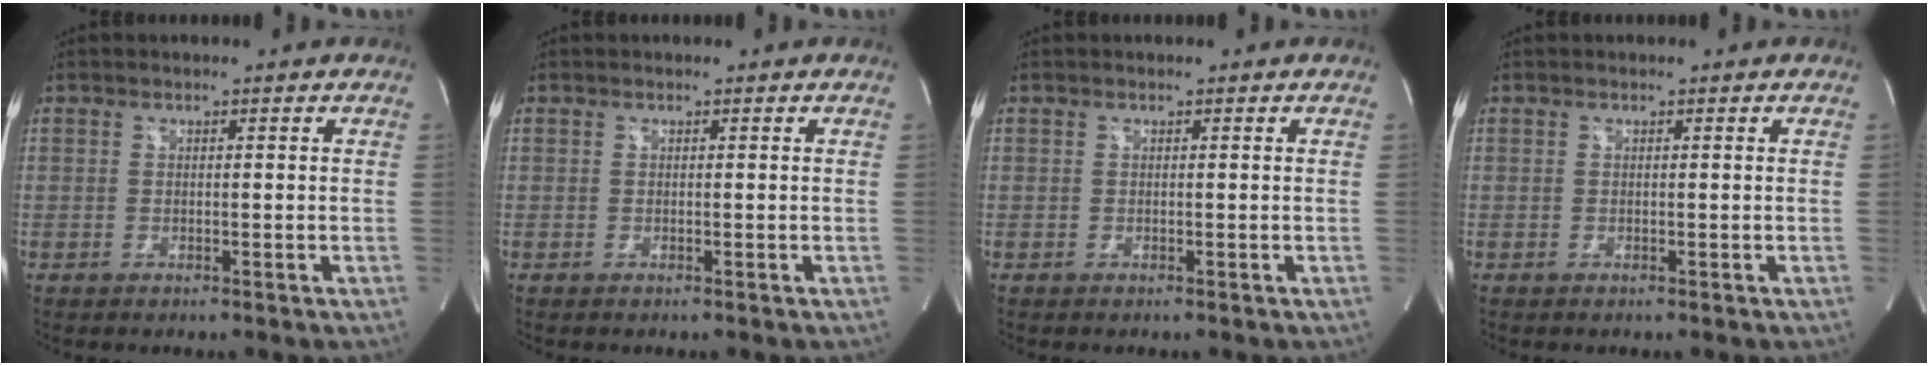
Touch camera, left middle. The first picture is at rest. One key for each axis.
{"total": 0.0}
{"total": 0.0}
{"total": 0.0}